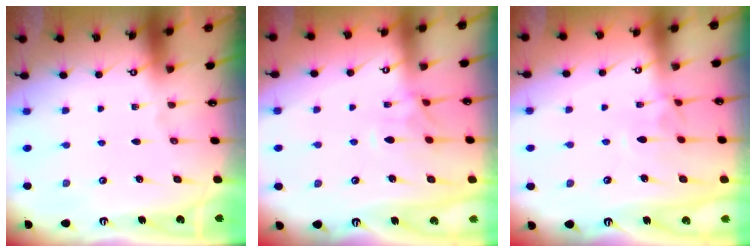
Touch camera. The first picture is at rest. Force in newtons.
{"total": 1.2, "press": 0.7, "slide": 1.0}
{"total": 2.6, "press": 2.5, "slide": 0.6}